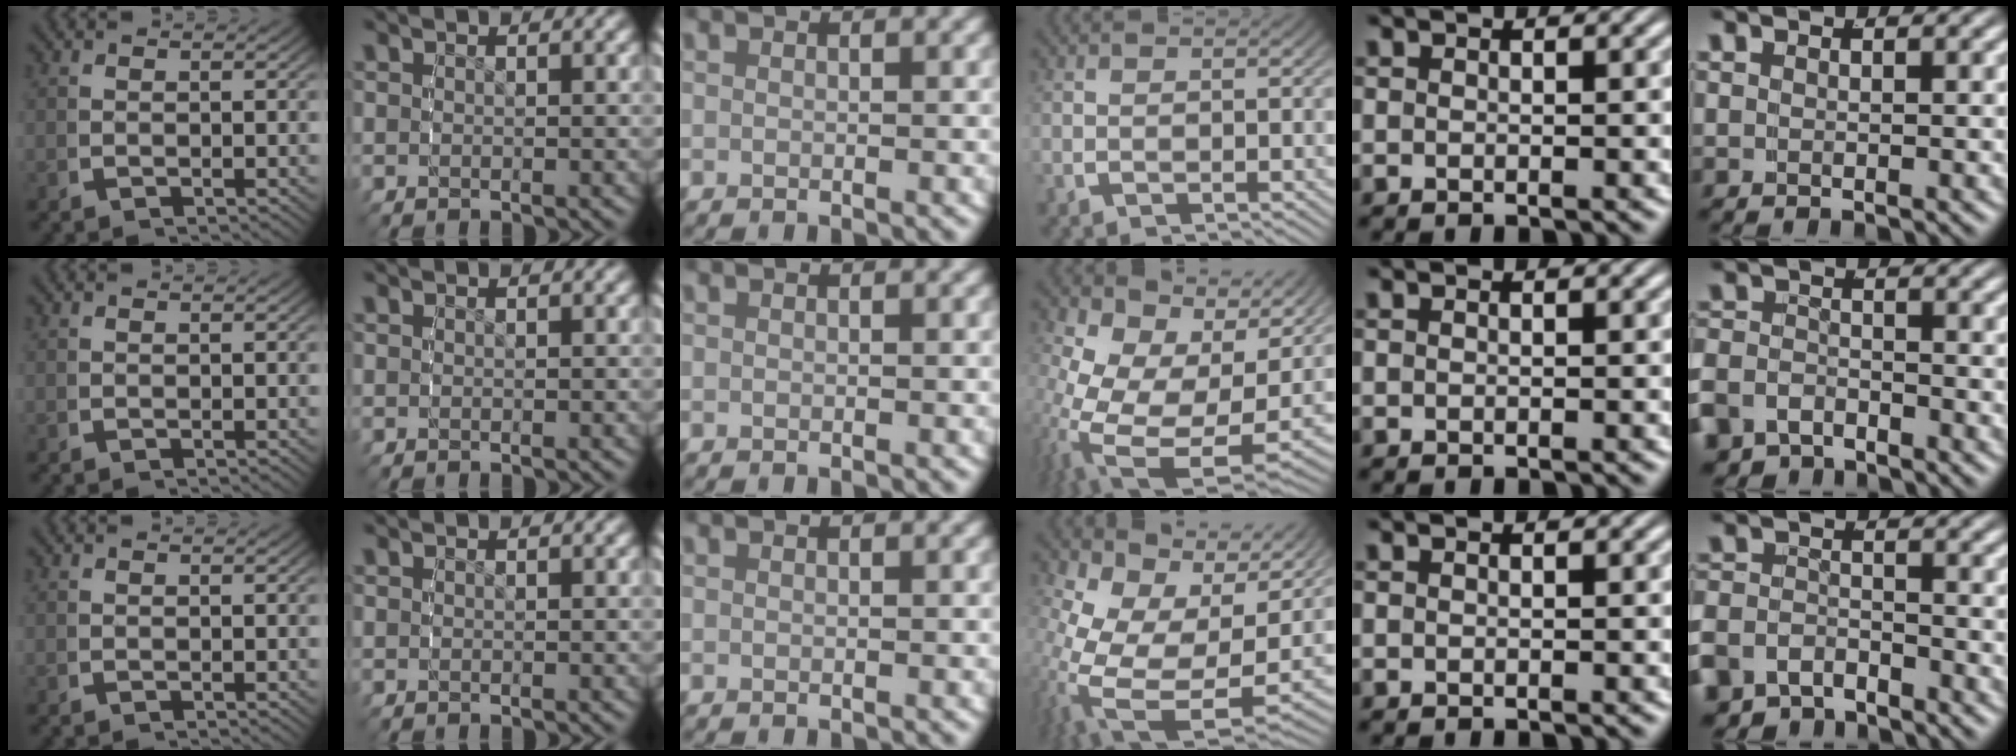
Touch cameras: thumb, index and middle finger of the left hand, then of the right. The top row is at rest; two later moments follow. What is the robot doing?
{"motion": "grasp_and_lifting", "object": "backpack"}